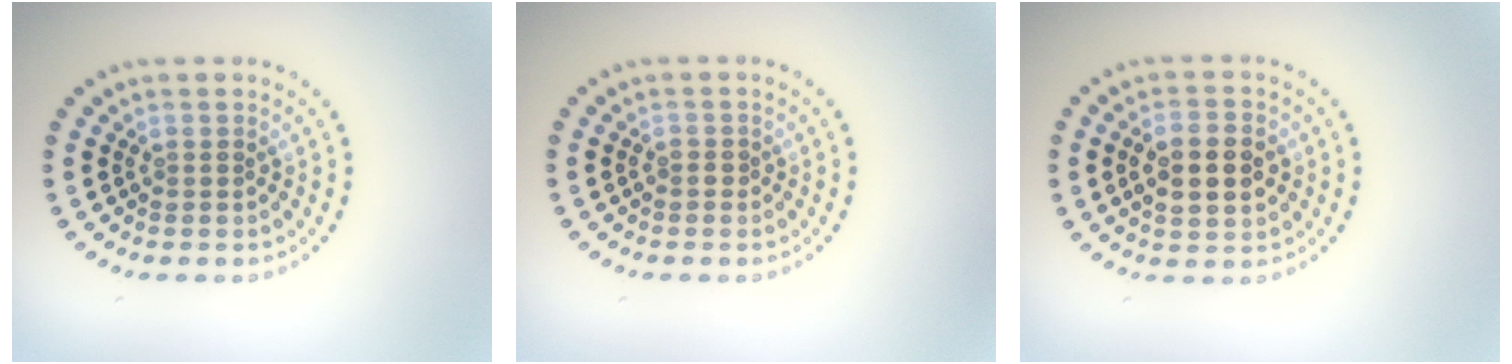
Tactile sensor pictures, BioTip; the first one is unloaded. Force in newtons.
{"total": 0.5, "press": 0.3, "slide": 0.4}
{"total": 4.7, "press": 4.7, "slide": 0.2}